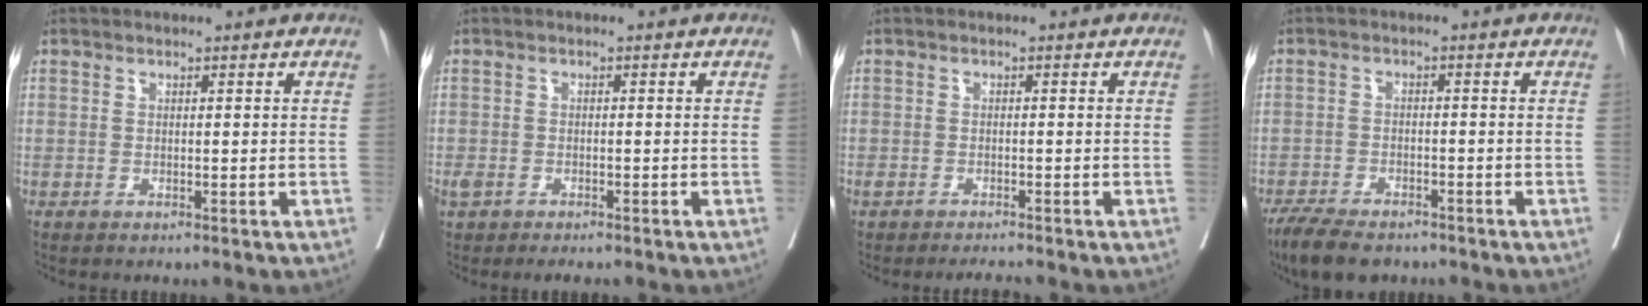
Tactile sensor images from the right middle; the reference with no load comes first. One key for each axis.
{"total": 3.4, "fx": -2.5, "fy": 1.6, "fz": 1.7, "tx": -0.033, "ty": -0.002, "tz": -0.037}
{"total": 2.3, "fx": -2.1, "fy": 0.3, "fz": 0.9, "tx": -0.017, "ty": -0.002, "tz": -0.034}
{"total": 8.1, "fx": -6.4, "fy": 2.9, "fz": 3.9, "tx": -0.062, "ty": -0.009, "tz": -0.103}